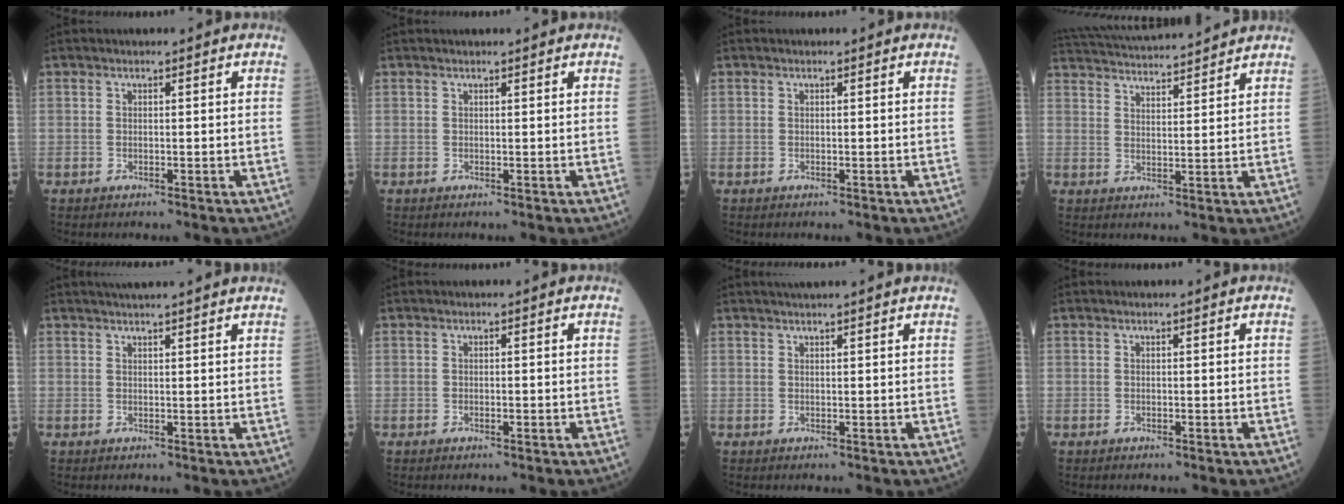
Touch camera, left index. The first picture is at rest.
{"total": 1.1, "force": [1.0, 0.0, 0.3], "torque": [-0.007, 0.016, 0.017]}
{"total": 0.0}
{"total": 15.8, "force": [14.9, 1.4, 5.0], "torque": [-0.099, 0.038, 0.230]}
{"total": 7.1, "force": [6.3, -0.5, 3.2], "torque": [-0.044, 0.029, 0.076]}
{"total": 0.8, "force": [-0.3, 0.3, 0.6], "torque": [-0.013, 0.000, -0.004]}
{"total": 4.6, "force": [4.1, -0.5, 2.1], "torque": [-0.024, 0.028, 0.054]}
{"total": 0.0}